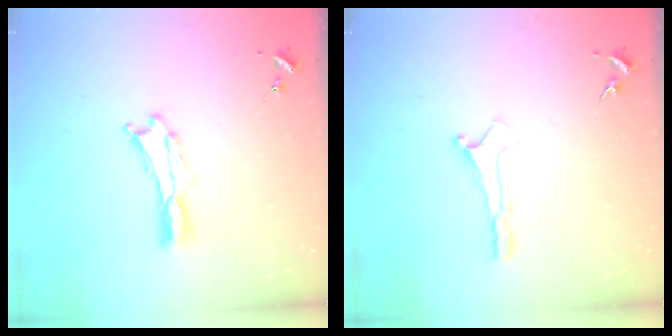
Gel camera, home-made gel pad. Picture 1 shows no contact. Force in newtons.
{"total": 0.0}